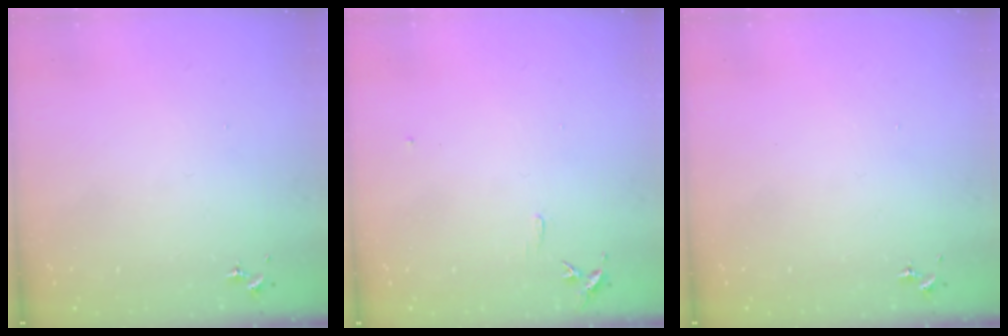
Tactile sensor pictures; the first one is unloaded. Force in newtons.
{"total": 5.8, "press": 5.8, "slide": 0.6}
{"total": 0.0}